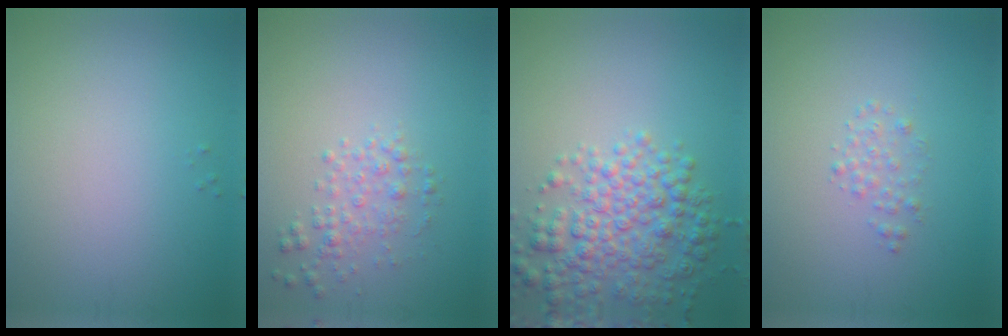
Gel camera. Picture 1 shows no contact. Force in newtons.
{"total": 2.0, "press": 2.0, "slide": 0.1}
{"total": 5.8, "press": 5.8, "slide": 0.2}
{"total": 1.1, "press": 1.1, "slide": 0.1}